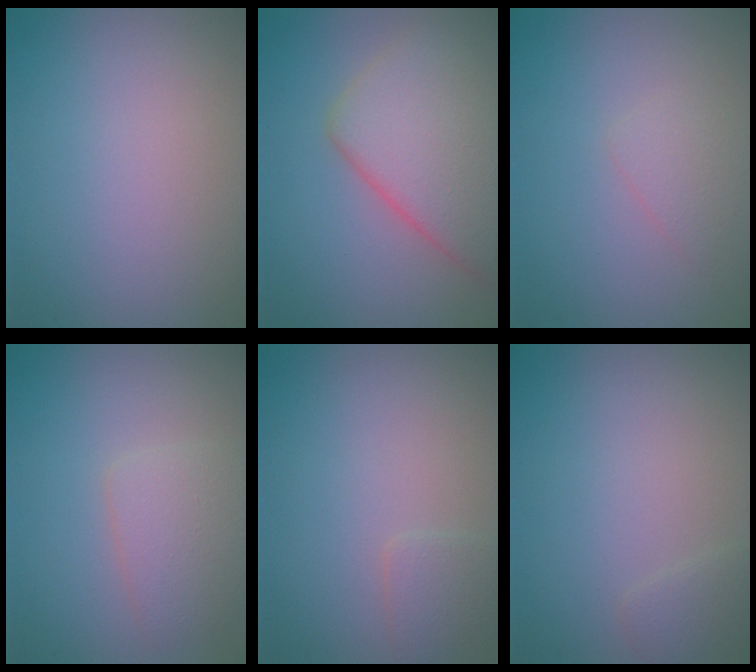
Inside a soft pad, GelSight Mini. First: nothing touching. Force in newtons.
{"total": 8.3, "press": 8.3, "slide": 0.4}
{"total": 1.3, "press": 1.3, "slide": 0.0}
{"total": 2.5, "press": 2.5, "slide": 0.0}
{"total": 1.3, "press": 1.3, "slide": 0.0}
{"total": 1.1, "press": 1.1, "slide": 0.1}